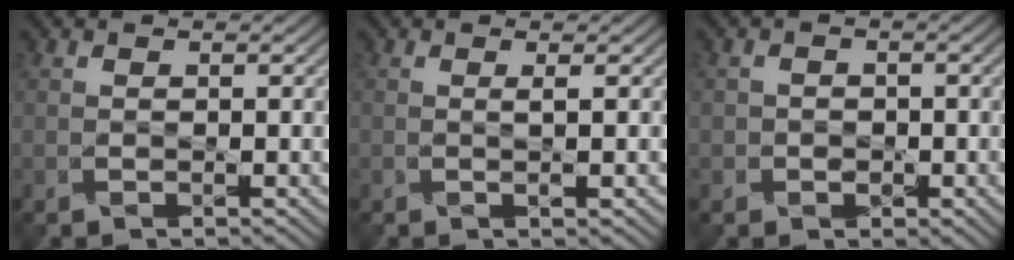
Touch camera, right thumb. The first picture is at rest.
{"total": 1.3, "force": [-0.1, -0.5, 1.1], "torque": [-0.024, -0.002, 0.001]}
{"total": 2.4, "force": [-0.5, 2.3, -0.2], "torque": [0.008, 0.015, -0.019]}